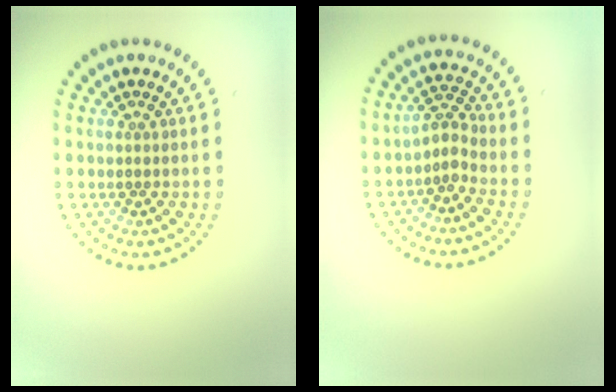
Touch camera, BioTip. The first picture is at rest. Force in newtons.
{"total": 1.9, "press": 1.3, "slide": 1.3}